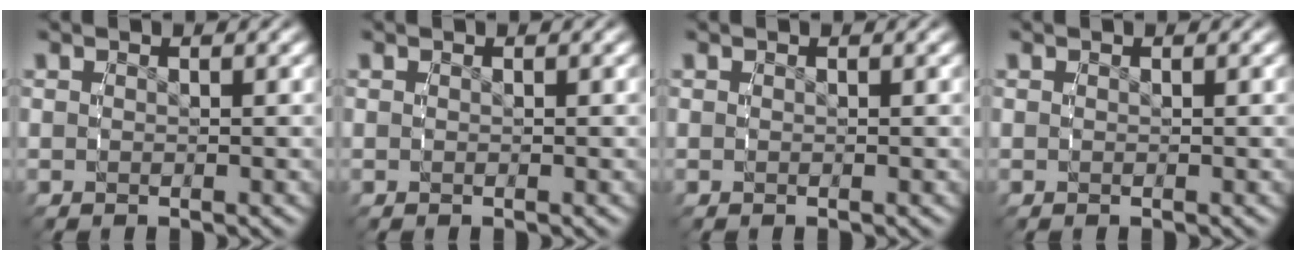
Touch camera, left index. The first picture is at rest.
{"total": 0.0}
{"total": 0.0}
{"total": 0.0}